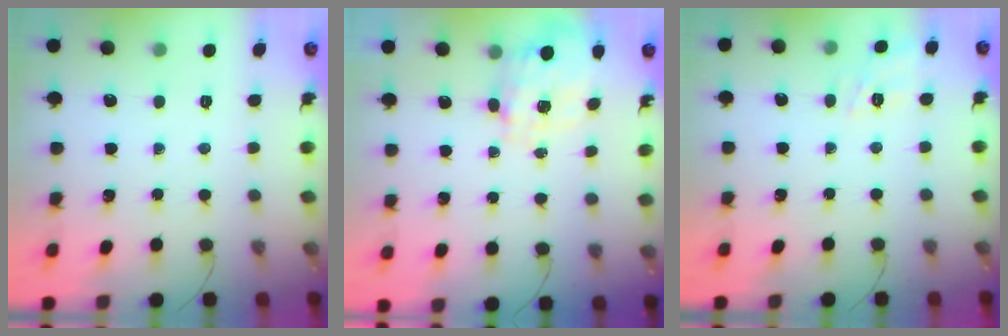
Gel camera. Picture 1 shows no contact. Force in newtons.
{"total": 3.5, "press": 3.3, "slide": 1.0}
{"total": 10.1, "press": 10.0, "slide": 1.5}